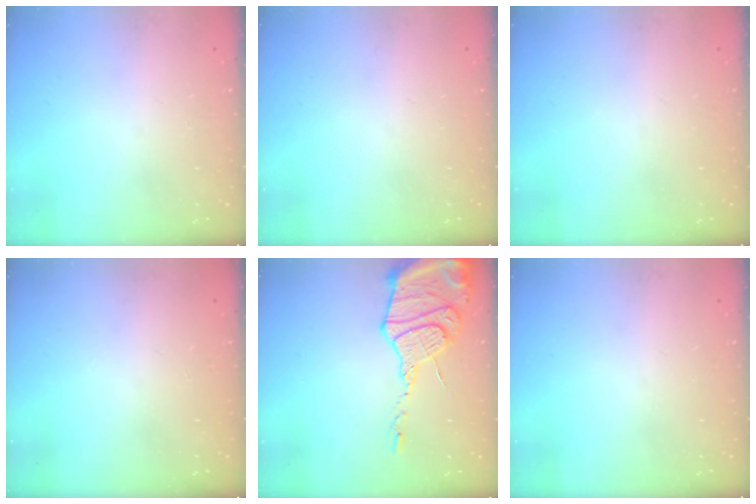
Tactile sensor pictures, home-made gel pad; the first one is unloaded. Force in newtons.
{"total": 0.0}
{"total": 0.0}
{"total": 0.0}
{"total": 16.4, "press": 16.3, "slide": 1.7}
{"total": 0.0}